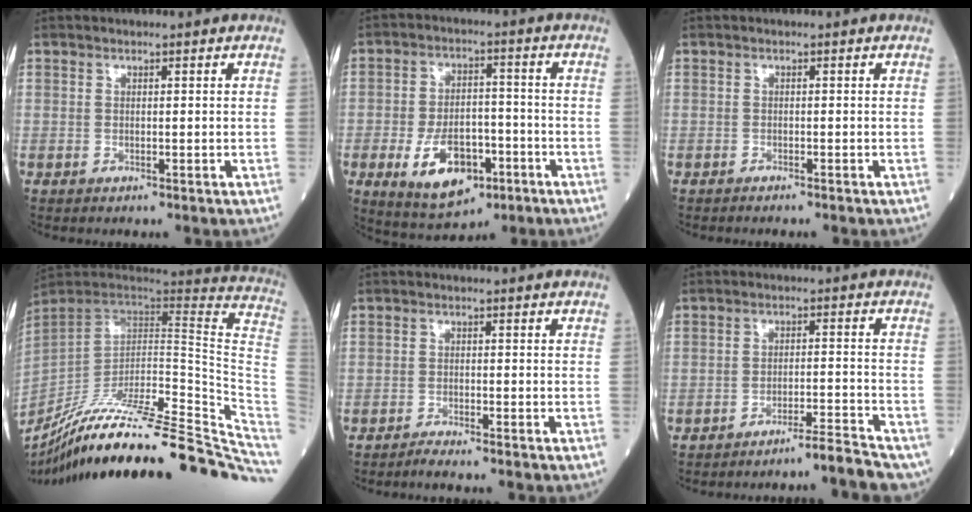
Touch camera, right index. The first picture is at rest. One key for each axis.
{"total": 10.6, "fx": -4.4, "fy": 5.6, "fz": 7.8, "tx": -0.147, "ty": -0.003, "tz": -0.066}
{"total": 1.3, "fx": -1.2, "fy": -0.1, "fz": 0.5, "tx": -0.008, "ty": 0.001, "tz": -0.012}
{"total": 35.1, "fx": -30.4, "fy": 1.8, "fz": 17.5, "tx": -0.145, "ty": -0.030, "tz": -0.424}
{"total": 1.8, "fx": -1.6, "fy": -0.5, "fz": 0.5, "tx": -0.013, "ty": -0.001, "tz": -0.028}
{"total": 5.2, "fx": -5.0, "fy": -1.3, "fz": 1.1, "tx": 0.000, "ty": 0.004, "tz": -0.072}